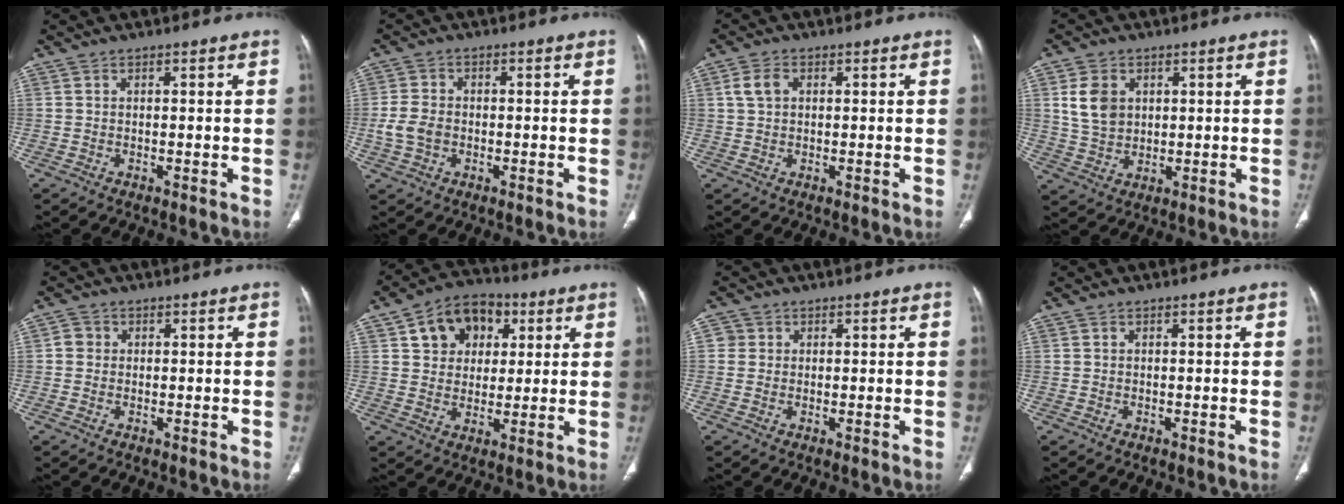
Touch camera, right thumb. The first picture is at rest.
{"total": 4.9, "force": [-0.9, 3.7, 3.1], "torque": [-0.065, 0.009, -0.017]}
{"total": 3.4, "force": [0.9, 2.4, 2.3], "torque": [-0.049, 0.008, 0.019]}
{"total": 7.0, "force": [2.0, 5.4, 4.1], "torque": [-0.060, -0.007, 0.045]}
{"total": 1.9, "force": [0.1, 1.8, 0.6], "torque": [-0.001, 0.004, -0.002]}
{"total": 11.7, "force": [4.4, 8.9, 6.2], "torque": [-0.060, -0.003, 0.066]}
{"total": 2.0, "force": [0.4, 1.9, 0.2], "torque": [0.010, 0.003, 0.002]}
{"total": 0.0}